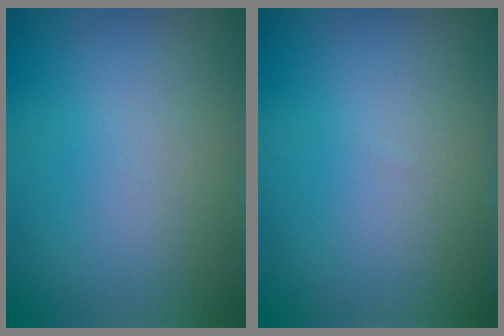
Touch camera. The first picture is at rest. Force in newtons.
{"total": 0.0}